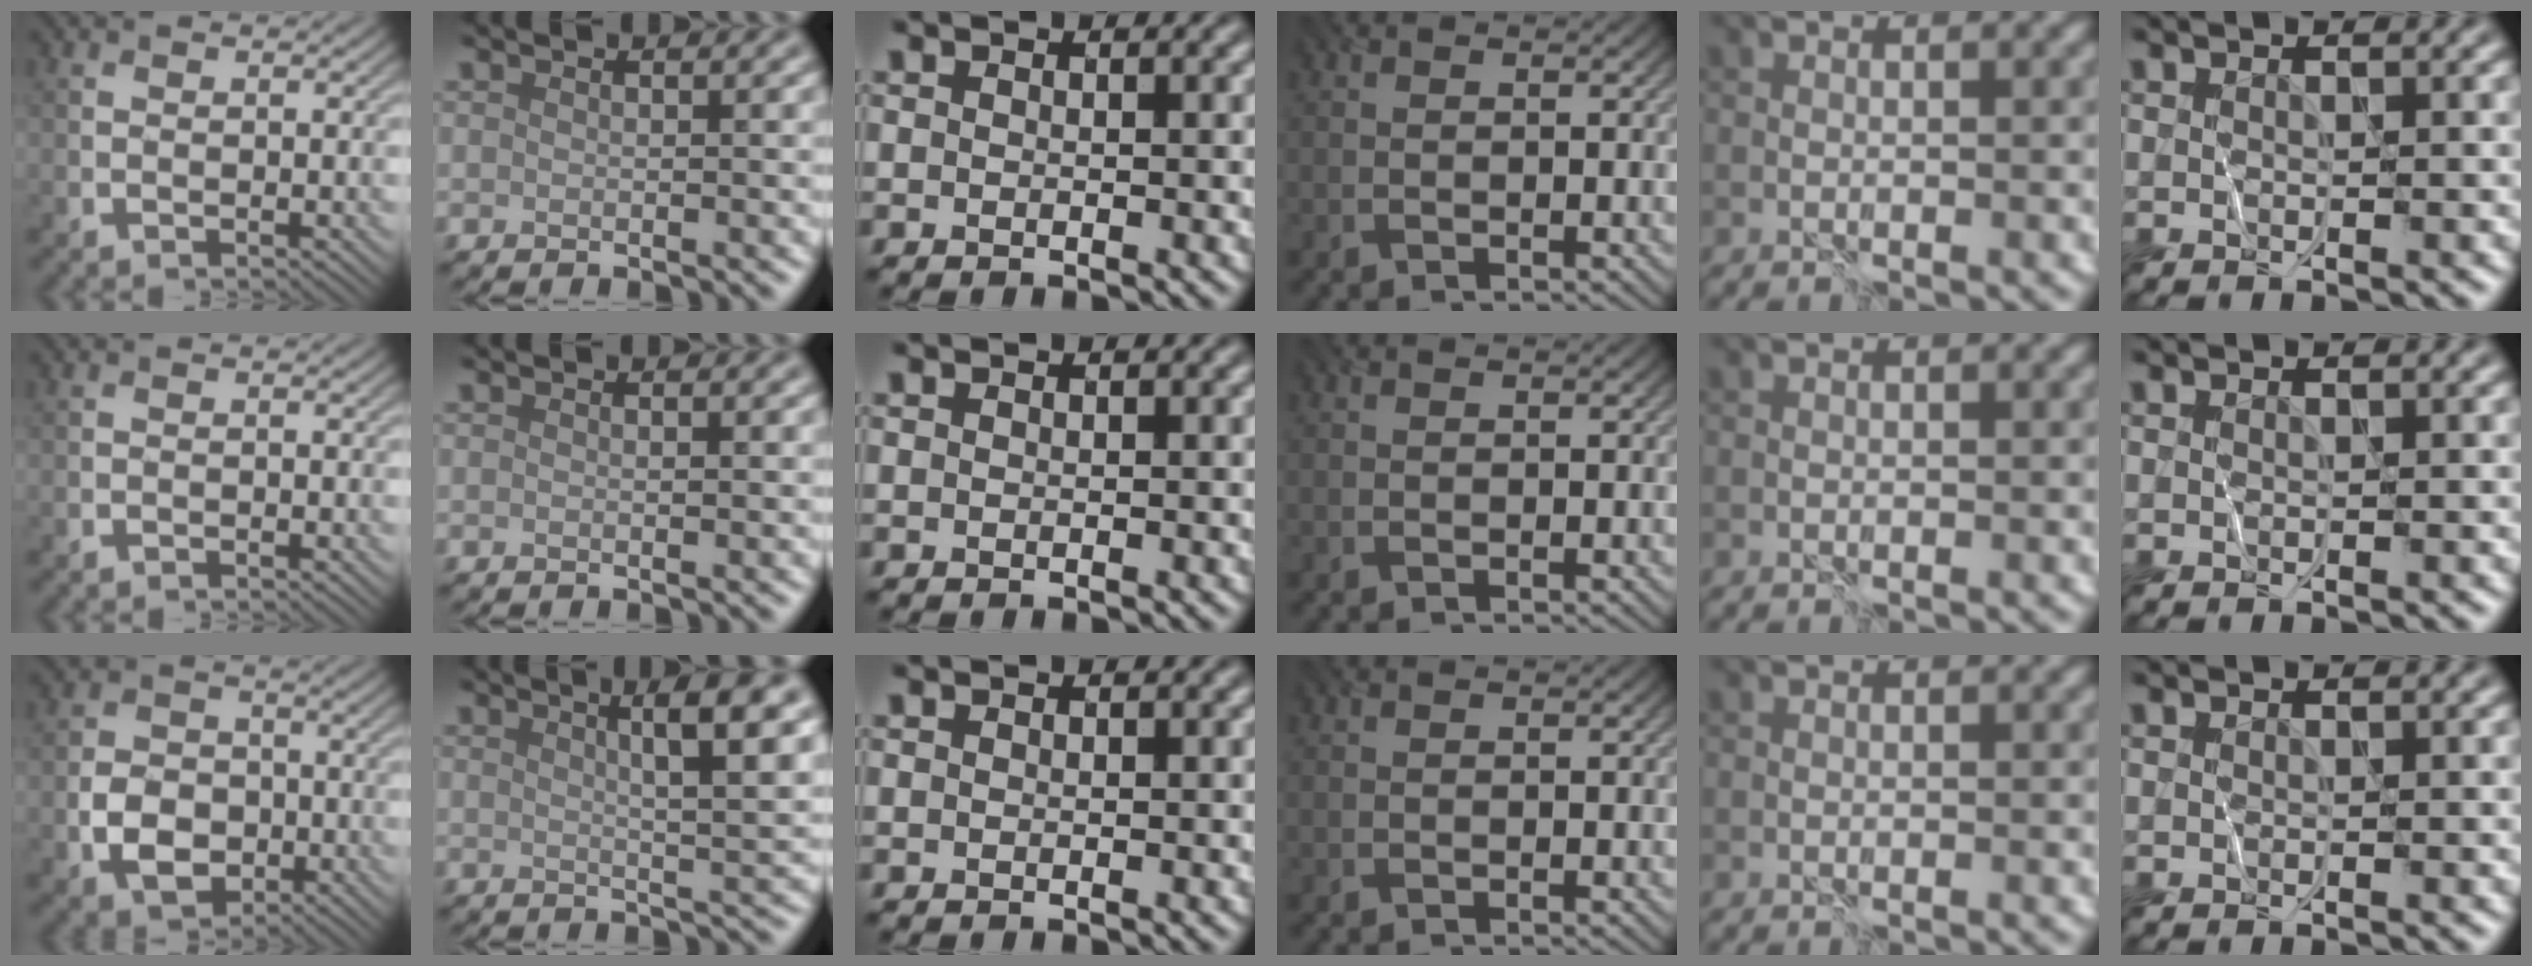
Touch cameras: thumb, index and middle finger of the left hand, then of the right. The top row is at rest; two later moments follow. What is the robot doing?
{"motion": "wrap", "object": "plastic wrap"}